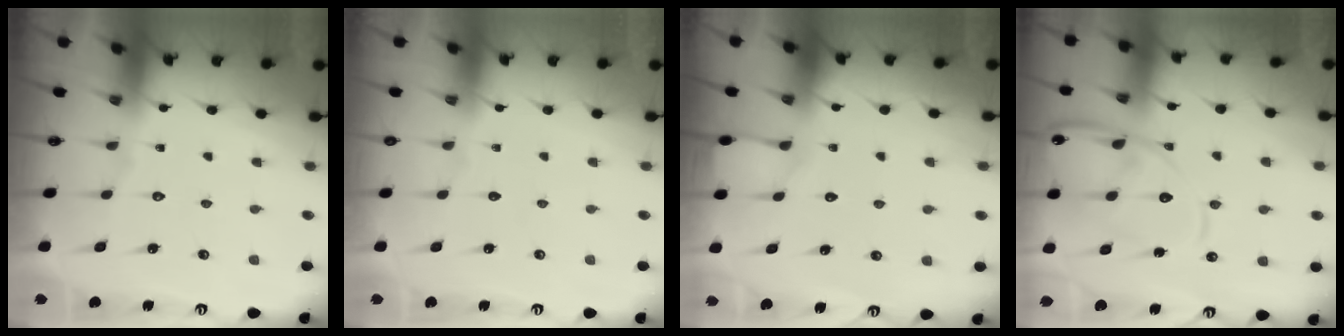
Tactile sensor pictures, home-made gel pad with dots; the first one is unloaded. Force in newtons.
{"total": 0.0}
{"total": 2.9, "press": 2.9, "slide": 0.5}
{"total": 15.1, "press": 15.0, "slide": 1.5}